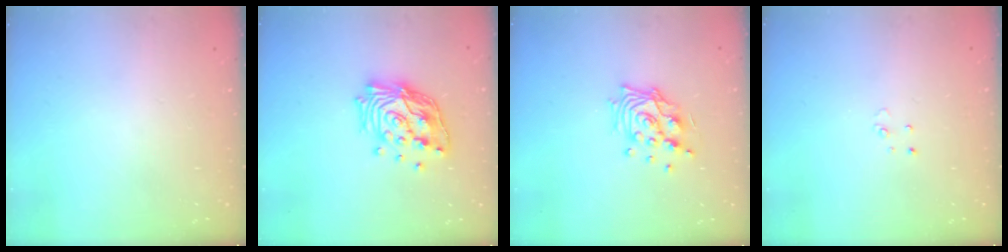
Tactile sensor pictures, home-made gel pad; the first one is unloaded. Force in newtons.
{"total": 18.0, "press": 17.9, "slide": 2.4}
{"total": 12.6, "press": 12.5, "slide": 1.7}
{"total": 2.5, "press": 2.5, "slide": 0.2}